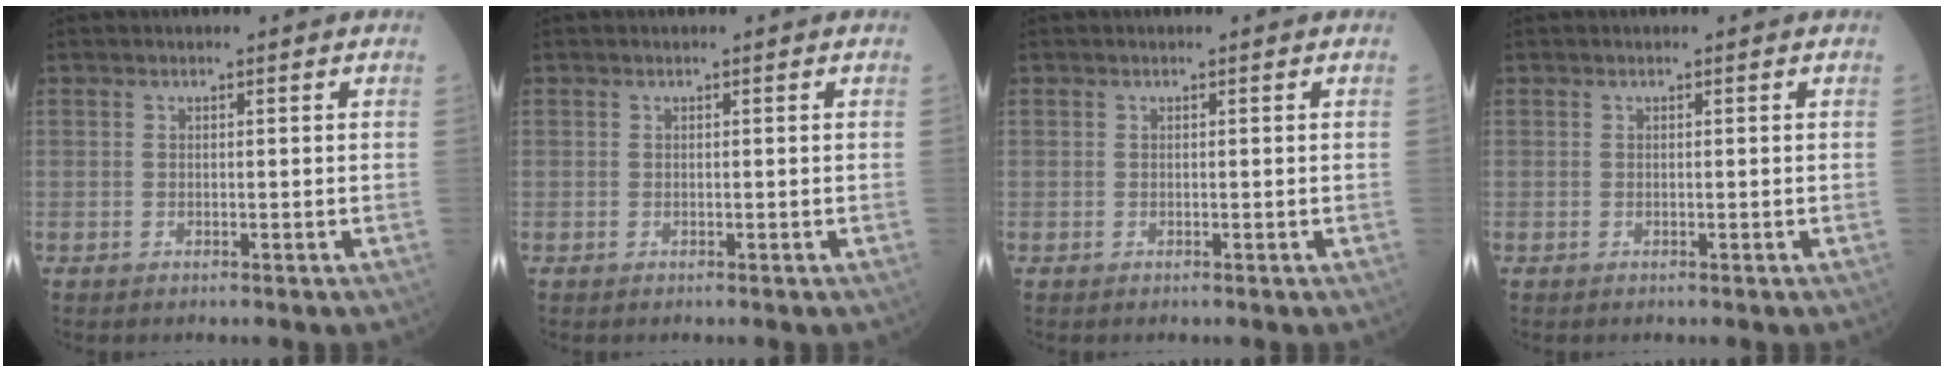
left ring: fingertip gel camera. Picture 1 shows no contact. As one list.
[{"total": 0.0}, {"total": 0.0}, {"total": 0.0}]